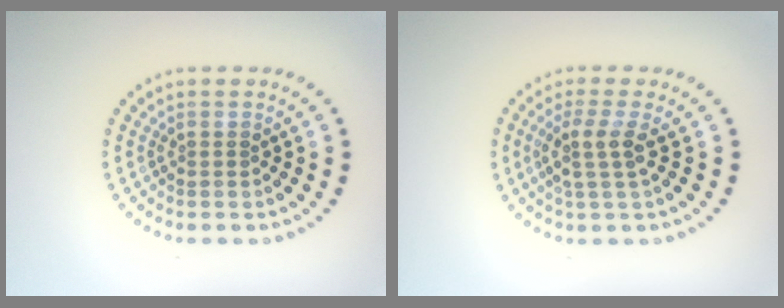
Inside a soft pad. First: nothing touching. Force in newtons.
{"total": 2.6, "press": 2.0, "slide": 1.6}